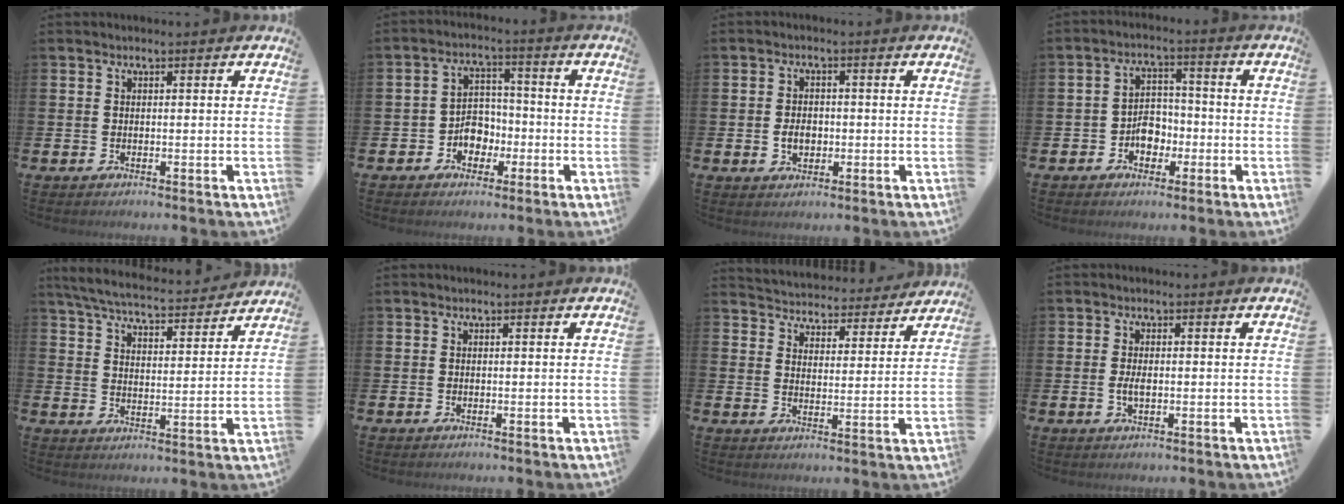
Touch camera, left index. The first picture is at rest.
{"total": 4.4, "force": [-1.8, 3.7, 1.5], "torque": [-0.035, 0.008, -0.040]}
{"total": 2.8, "force": [-0.5, 2.1, 1.8], "torque": [-0.018, -0.002, -0.016]}
{"total": 4.2, "force": [-1.7, 3.3, 2.1], "torque": [-0.035, 0.005, -0.039]}
{"total": 6.2, "force": [6.0, 0.7, 1.4], "torque": [-0.054, -0.040, 0.103]}
{"total": 0.0}
{"total": 4.7, "force": [4.6, 1.0, -0.3], "torque": [-0.012, -0.044, 0.077]}
{"total": 2.0, "force": [-0.1, 1.0, 1.8], "torque": [-0.031, 0.002, -0.004]}